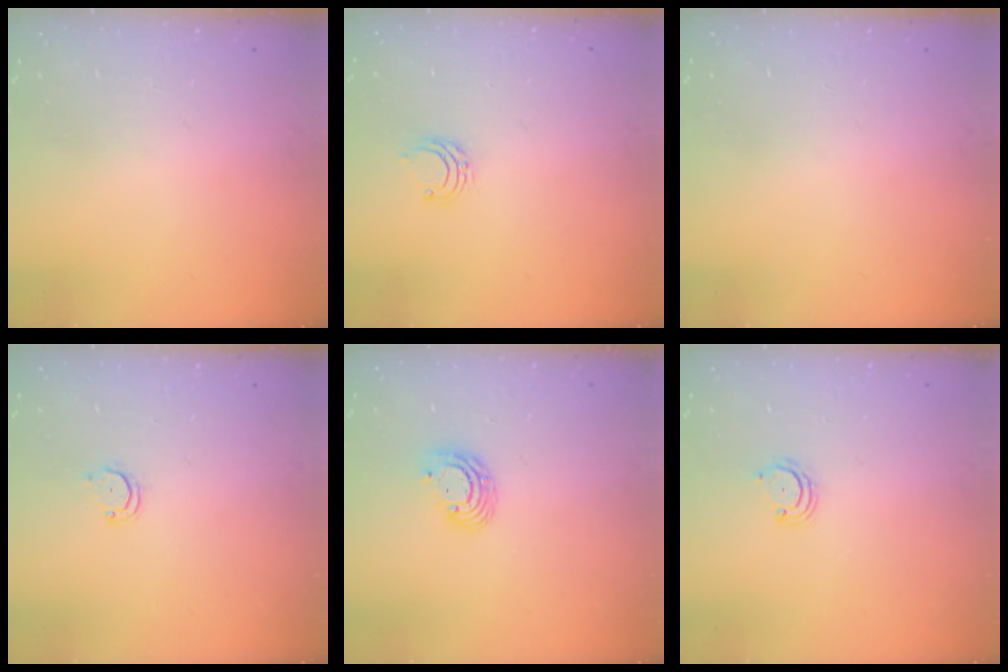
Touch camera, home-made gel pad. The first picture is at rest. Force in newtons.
{"total": 5.9, "press": 5.9, "slide": 0.5}
{"total": 0.0}
{"total": 3.0, "press": 3.0, "slide": 0.2}
{"total": 5.8, "press": 5.8, "slide": 0.4}
{"total": 2.8, "press": 2.8, "slide": 0.3}